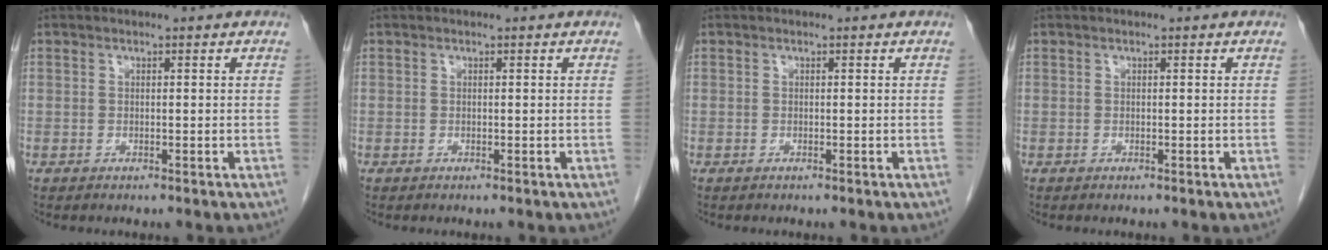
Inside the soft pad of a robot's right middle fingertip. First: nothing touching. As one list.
[{"total": 0.0}, {"total": 0.0}, {"total": 0.0}]